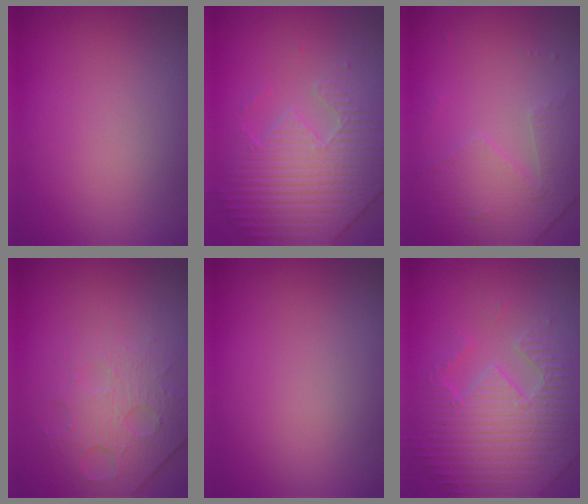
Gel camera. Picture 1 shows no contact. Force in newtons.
{"total": 5.9, "press": 5.4, "slide": 2.5}
{"total": 4.7, "press": 3.1, "slide": 3.6}
{"total": 4.9, "press": 3.1, "slide": 3.7}
{"total": 0.0}
{"total": 5.3, "press": 5.1, "slide": 1.5}